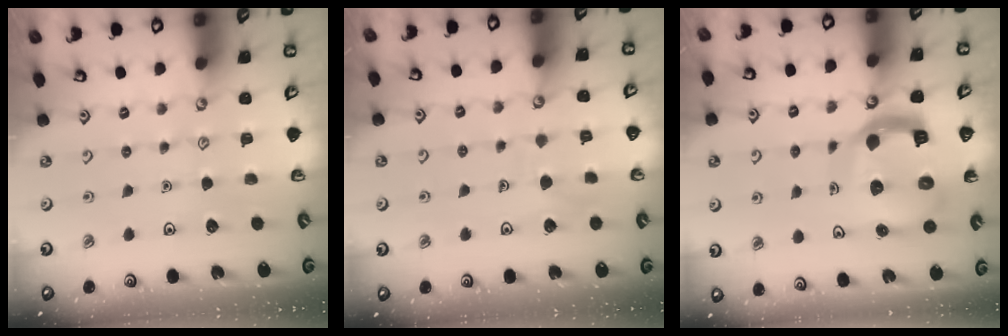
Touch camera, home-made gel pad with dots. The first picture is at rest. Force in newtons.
{"total": 5.4, "press": 5.4, "slide": 0.5}
{"total": 16.1, "press": 15.9, "slide": 2.0}